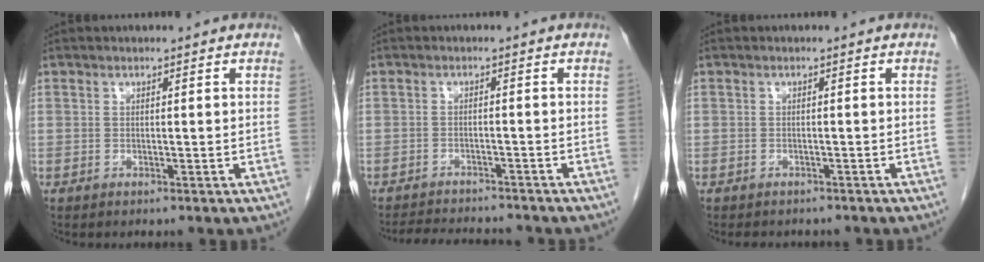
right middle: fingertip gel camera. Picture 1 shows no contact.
{"total": 8.2, "force": [-7.7, 1.3, 2.4], "torque": [-0.035, -0.001, -0.108]}
{"total": 3.7, "force": [-3.2, 1.8, 0.8], "torque": [-0.014, -0.001, -0.039]}